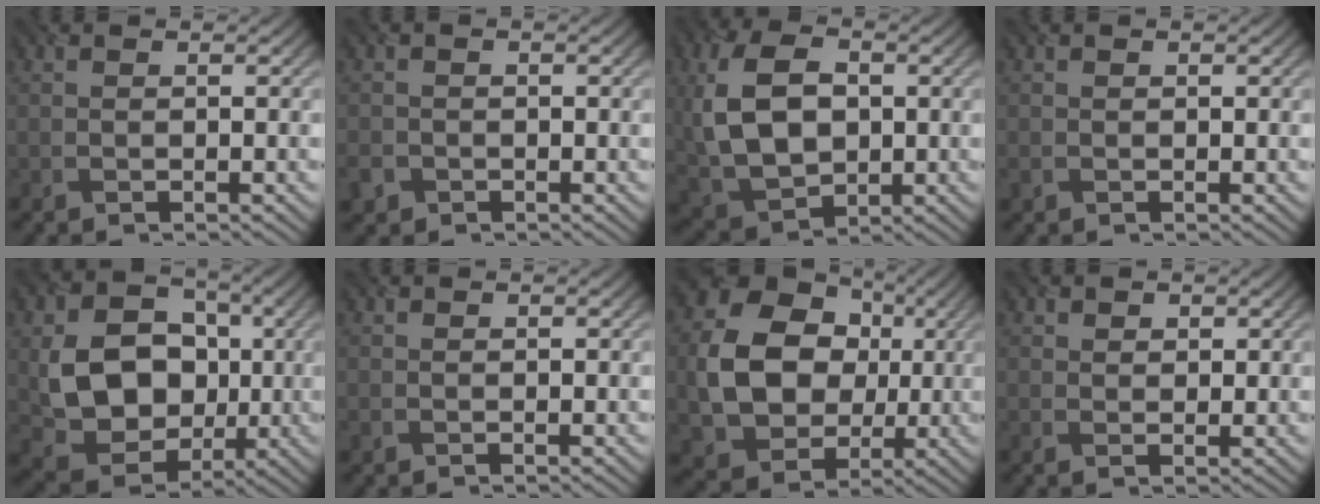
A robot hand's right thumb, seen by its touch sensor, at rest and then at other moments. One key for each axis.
{"total": 2.5, "fx": -1.2, "fy": 2.1, "fz": 0.6, "tx": -0.020, "ty": -0.010, "tz": -0.028}
{"total": 11.8, "fx": 1.0, "fy": 8.0, "fz": 8.7, "tx": -0.213, "ty": 0.002, "tz": 0.018}
{"total": 0.9, "fx": 0.0, "fy": 0.9, "fz": 0.2, "tx": -0.005, "ty": -0.004, "tz": -0.001}
{"total": 12.4, "fx": -0.2, "fy": 9.8, "fz": 7.7, "tx": -0.155, "ty": -0.009, "tz": -0.004}
{"total": 0.6, "fx": 0.1, "fy": 0.6, "fz": 0.1, "tx": -0.001, "ty": -0.003, "tz": 0.002}
{"total": 13.2, "fx": 0.8, "fy": 10.7, "fz": 7.7, "tx": -0.159, "ty": 0.001, "tz": 0.013}
{"total": 1.7, "fx": 1.1, "fy": 1.2, "fz": 0.6, "tx": -0.009, "ty": -0.006, "tz": 0.019}